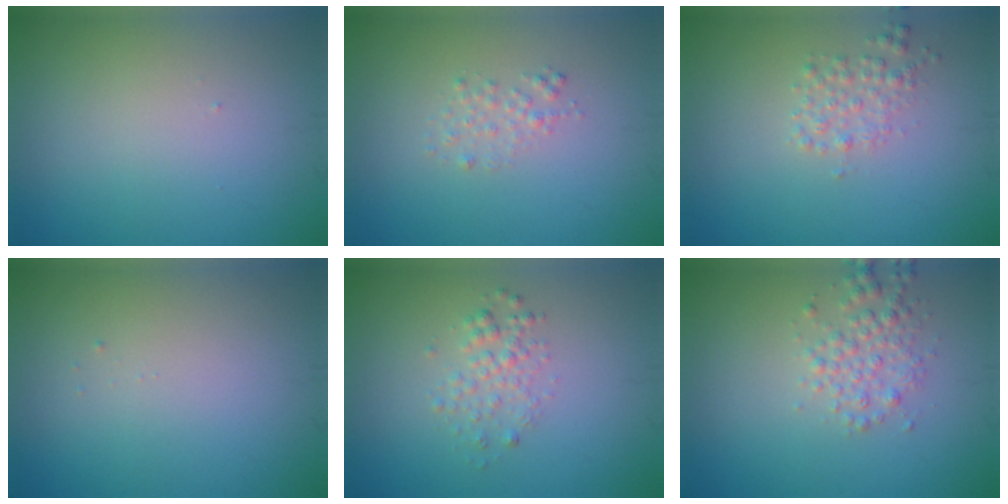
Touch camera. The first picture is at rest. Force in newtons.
{"total": 1.2, "press": 1.2, "slide": 0.0}
{"total": 1.7, "press": 1.7, "slide": 0.1}
{"total": 0.0}
{"total": 1.9, "press": 1.9, "slide": 0.1}
{"total": 2.4, "press": 2.4, "slide": 0.0}